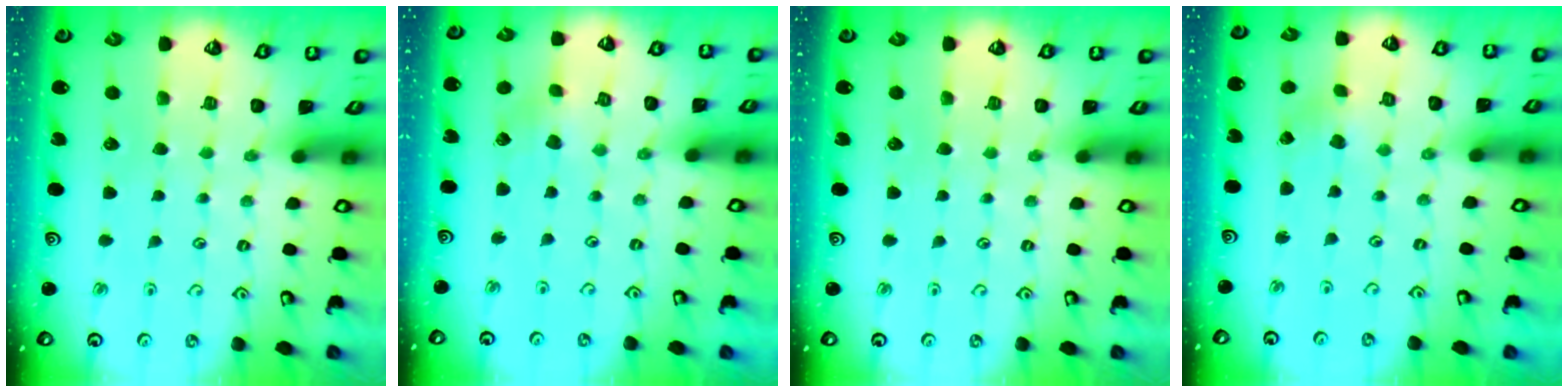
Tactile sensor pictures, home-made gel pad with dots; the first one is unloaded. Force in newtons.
{"total": 2.5, "press": 2.4, "slide": 0.3}
{"total": 0.0}
{"total": 0.0}